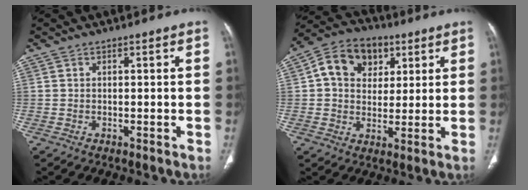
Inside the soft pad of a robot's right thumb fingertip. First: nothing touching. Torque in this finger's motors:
{"motor_torque": [1.55, 1.51, 0.66, -0.53, 0.22]}